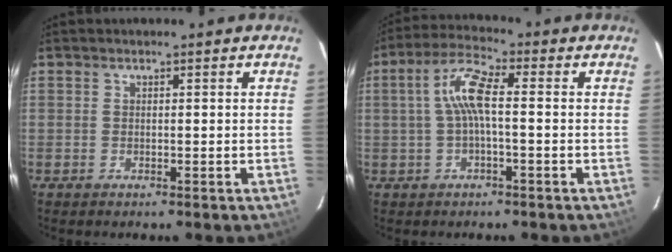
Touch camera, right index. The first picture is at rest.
{"total": 6.9, "force": [0.0, 1.5, 6.7], "torque": [-0.144, 0.017, -0.001]}